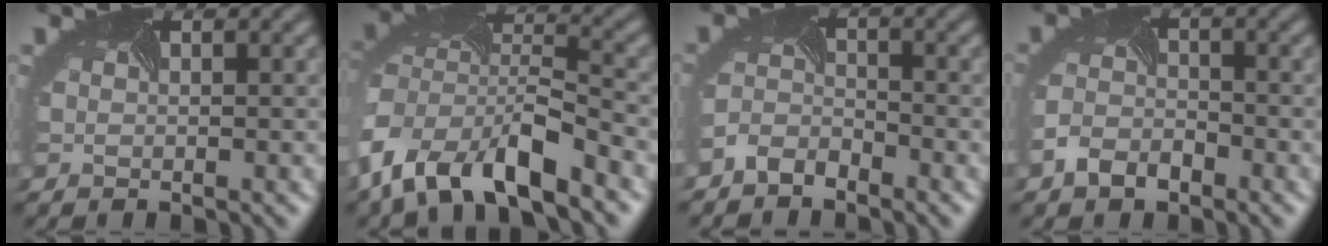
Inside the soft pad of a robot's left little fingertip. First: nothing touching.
{"total": 9.8, "force": [-5.8, 4.2, 6.7], "torque": [-0.131, -0.014, -0.111]}
{"total": 2.7, "force": [-2.4, 1.0, 0.4], "torque": [-0.019, 0.000, -0.055]}
{"total": 3.2, "force": [-2.4, 1.7, 1.2], "torque": [-0.032, -0.008, -0.051]}